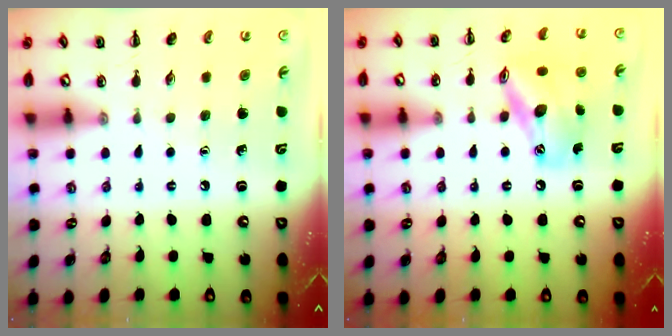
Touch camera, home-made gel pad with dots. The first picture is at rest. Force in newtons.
{"total": 14.0, "press": 13.7, "slide": 3.0}